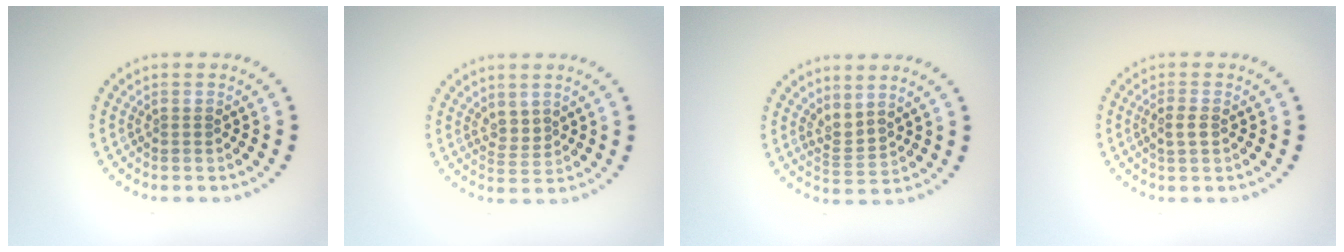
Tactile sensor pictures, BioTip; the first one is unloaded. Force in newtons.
{"total": 1.6, "press": 1.3, "slide": 0.9}
{"total": 2.1, "press": 1.4, "slide": 1.6}
{"total": 1.4, "press": 1.3, "slide": 0.3}